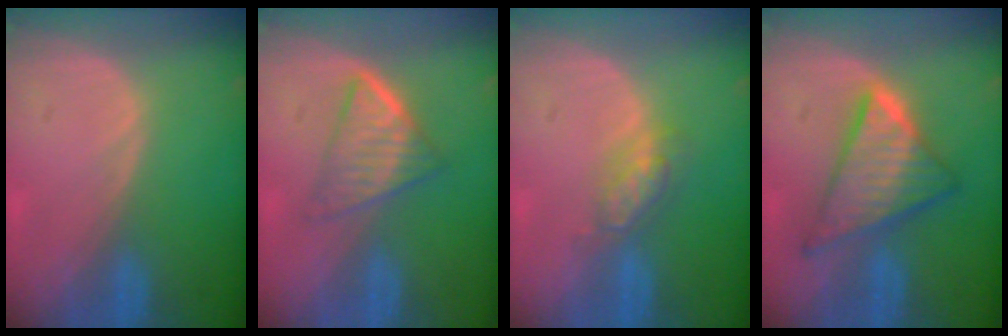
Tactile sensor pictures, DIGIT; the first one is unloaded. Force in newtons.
{"total": 6.1, "press": 5.4, "slide": 2.9}
{"total": 4.7, "press": 4.1, "slide": 2.2}
{"total": 9.2, "press": 9.2, "slide": 0.7}